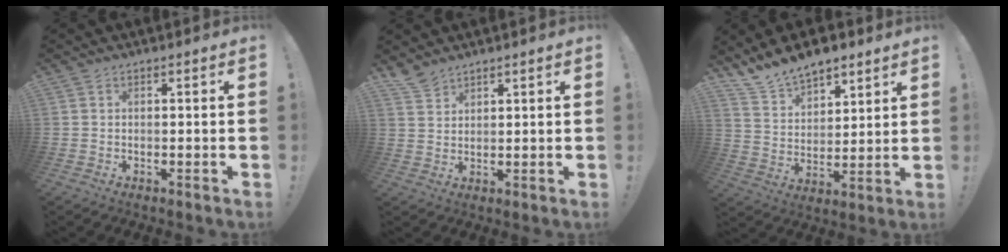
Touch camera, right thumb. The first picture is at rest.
{"total": 4.4, "force": [3.9, 1.5, 1.2], "torque": [-0.018, -0.026, 0.074]}
{"total": 11.4, "force": [10.1, 4.7, 2.4], "torque": [-0.064, -0.078, 0.194]}